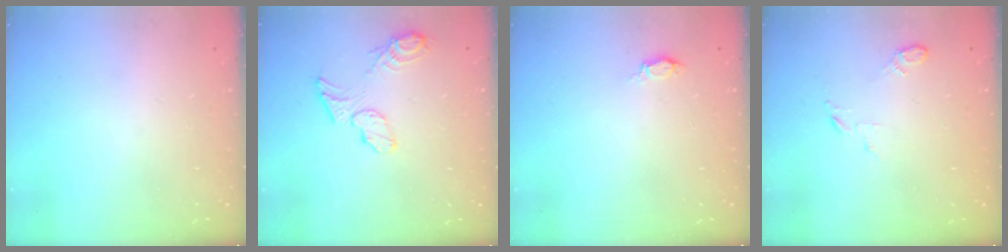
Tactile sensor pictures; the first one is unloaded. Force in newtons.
{"total": 9.0, "press": 9.0, "slide": 0.7}
{"total": 4.5, "press": 4.5, "slide": 0.6}
{"total": 4.1, "press": 4.0, "slide": 0.9}